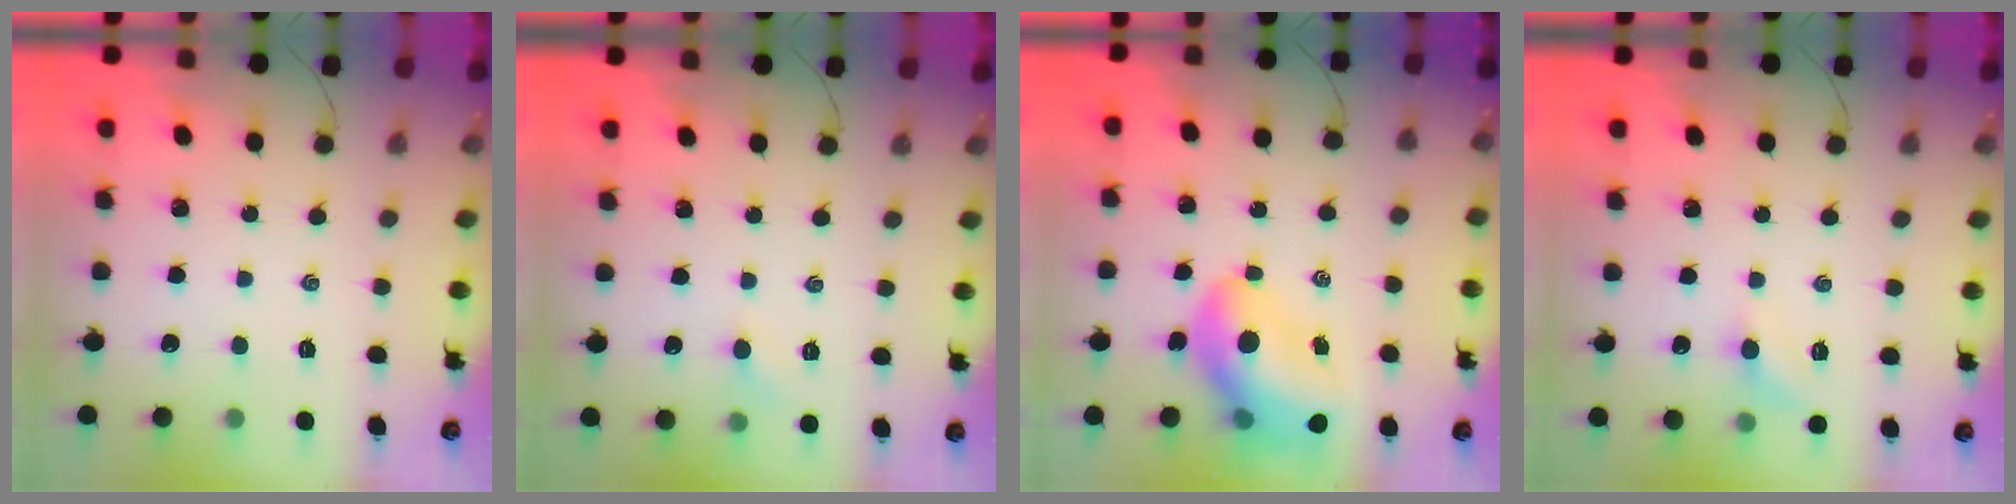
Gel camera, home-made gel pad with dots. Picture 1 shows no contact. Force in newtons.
{"total": 3.7, "press": 3.6, "slide": 1.2}
{"total": 15.7, "press": 15.0, "slide": 4.5}
{"total": 6.0, "press": 5.8, "slide": 1.5}